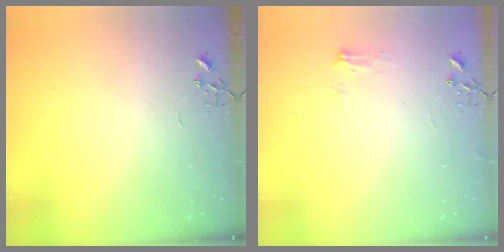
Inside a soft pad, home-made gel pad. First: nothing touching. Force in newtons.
{"total": 6.8, "press": 6.8, "slide": 0.8}